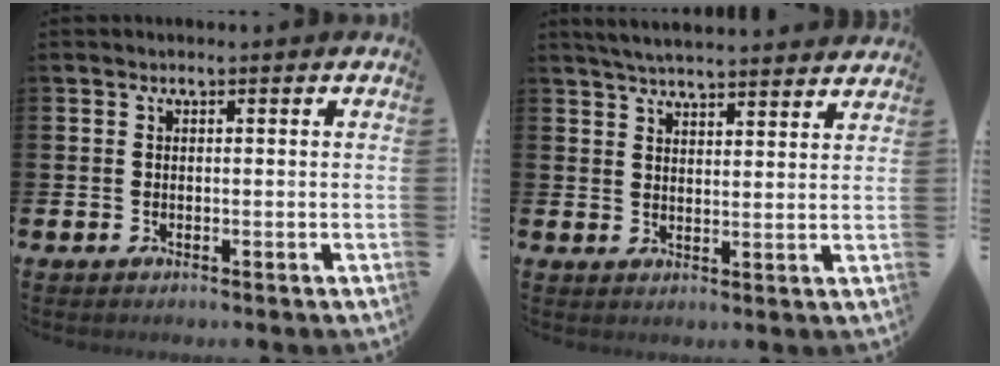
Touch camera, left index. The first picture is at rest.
{"total": 5.0, "force": [4.9, 0.1, 0.8], "torque": [-0.026, -0.026, 0.088]}